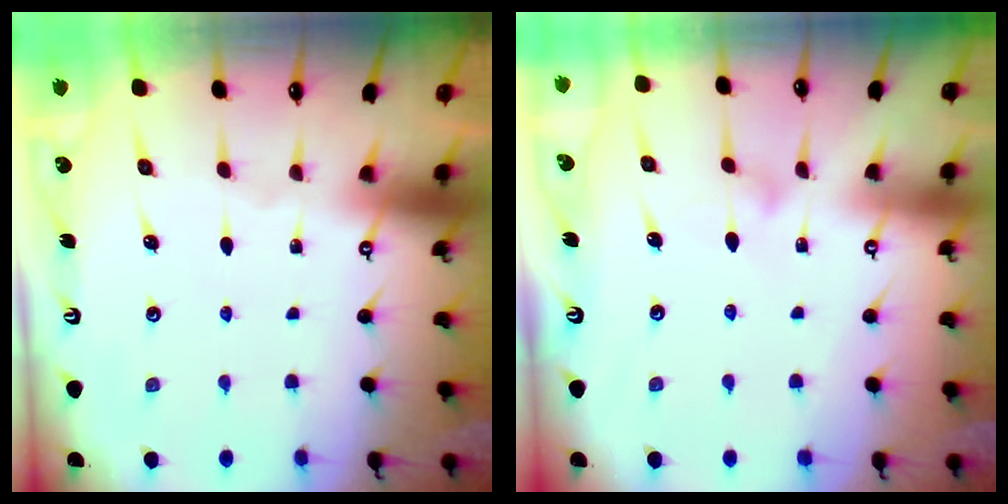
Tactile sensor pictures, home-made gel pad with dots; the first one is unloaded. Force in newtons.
{"total": 5.9, "press": 5.9, "slide": 0.3}